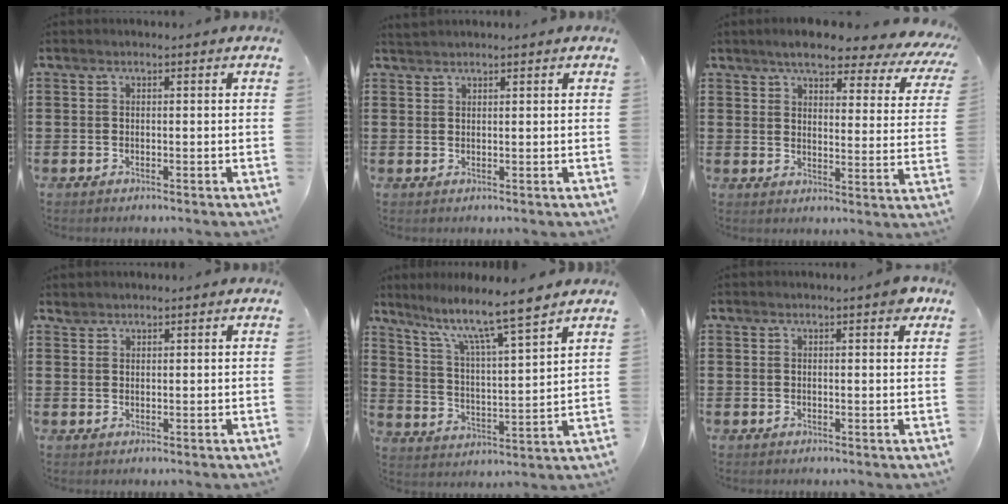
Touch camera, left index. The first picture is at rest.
{"total": 1.3, "force": [1.2, 0.0, 0.3], "torque": [-0.007, 0.001, 0.024]}
{"total": 5.9, "force": [5.1, 1.2, 2.7], "torque": [-0.060, -0.029, 0.081]}
{"total": 1.3, "force": [1.2, 0.4, 0.0], "torque": [-0.004, 0.000, 0.025]}
{"total": 8.9, "force": [7.1, 0.3, 5.3], "torque": [-0.120, -0.045, 0.115]}
{"total": 1.8, "force": [1.3, 0.2, 1.3], "torque": [-0.020, 0.000, 0.021]}